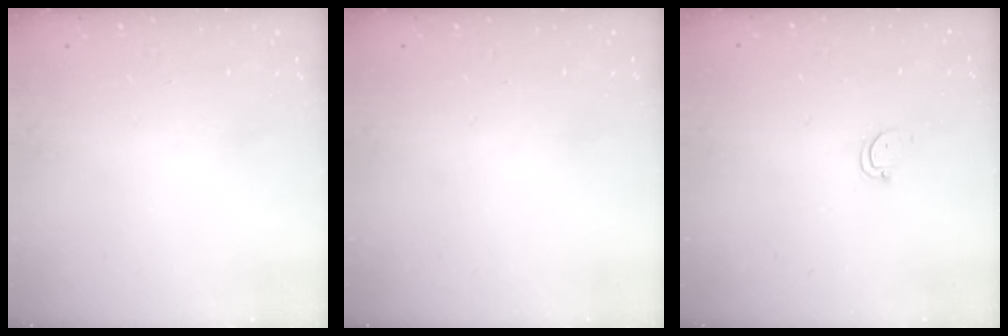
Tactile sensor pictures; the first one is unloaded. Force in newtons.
{"total": 0.0}
{"total": 2.9, "press": 2.9, "slide": 0.2}